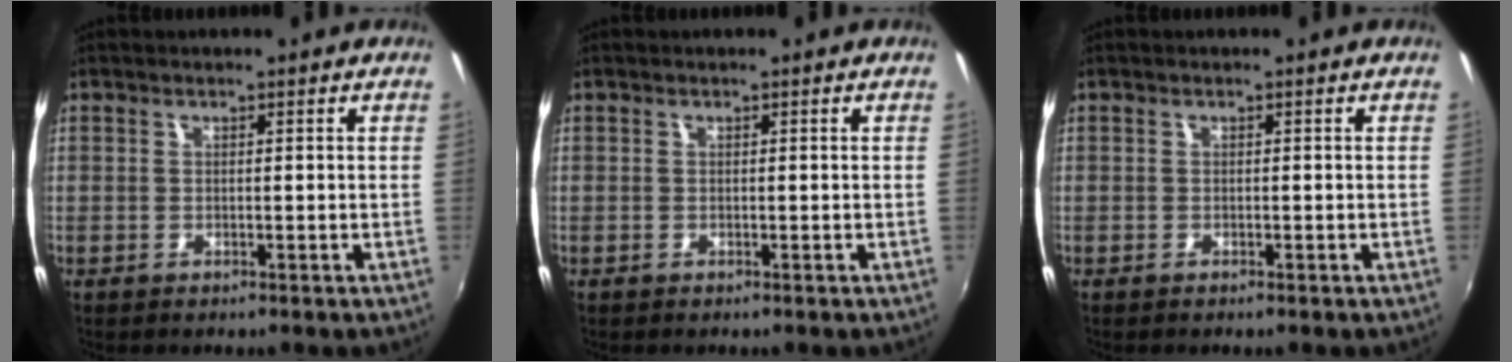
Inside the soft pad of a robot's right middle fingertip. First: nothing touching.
{"total": 0.0}
{"total": 0.0}